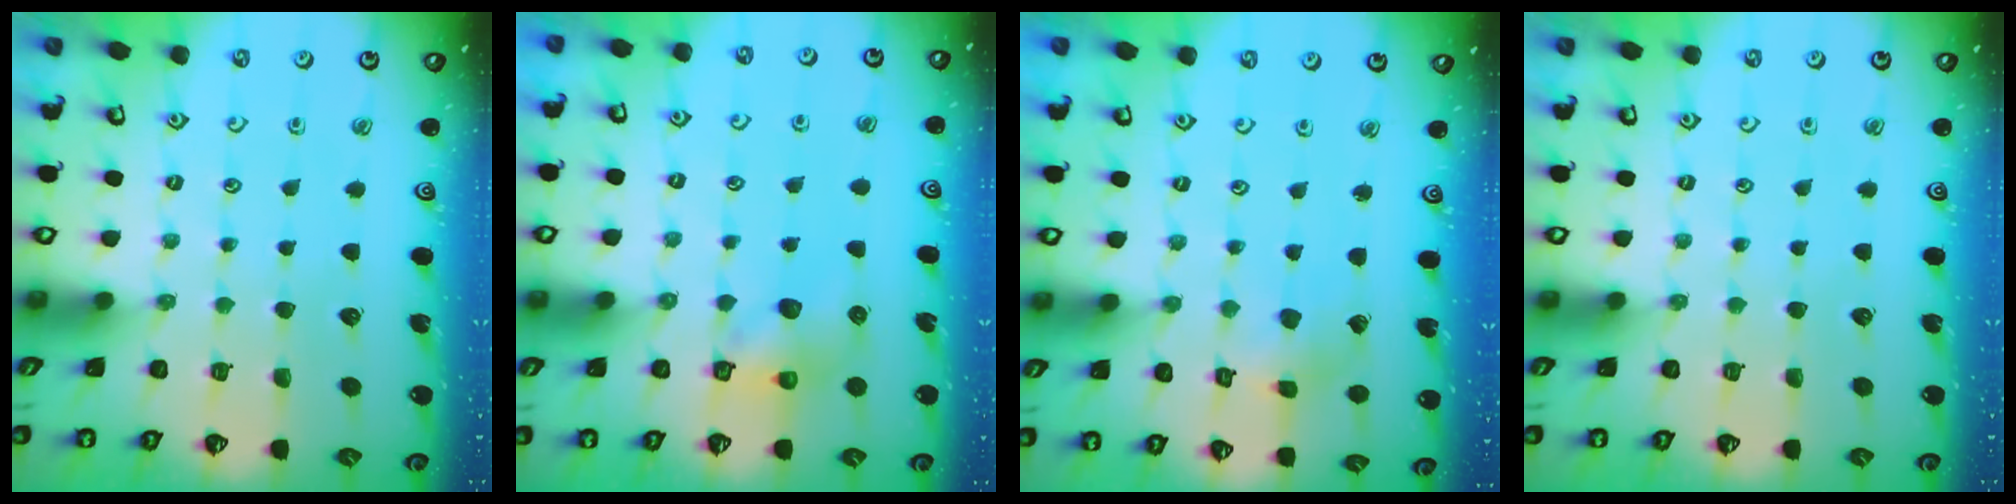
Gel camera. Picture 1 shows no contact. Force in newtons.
{"total": 7.8, "press": 7.8, "slide": 0.2}
{"total": 2.5, "press": 2.5, "slide": 0.2}
{"total": 0.0}